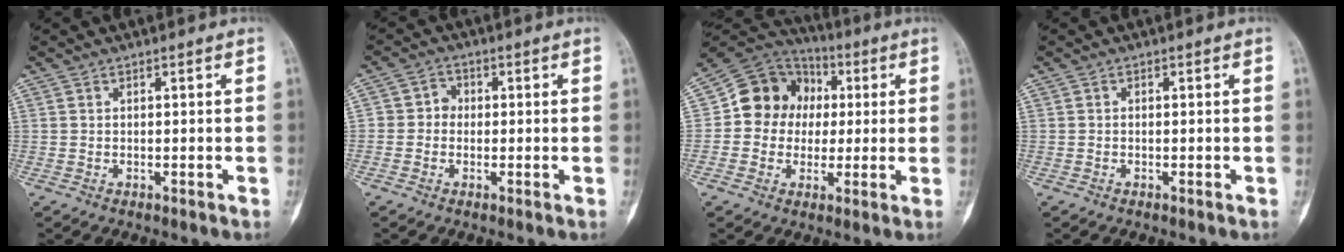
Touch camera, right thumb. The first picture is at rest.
{"total": 3.3, "force": [-0.3, 3.0, 1.3], "torque": [0.003, 0.011, -0.015]}
{"total": 13.2, "force": [1.0, 11.7, 6.0], "torque": [-0.060, 0.026, 0.007]}
{"total": 0.0}